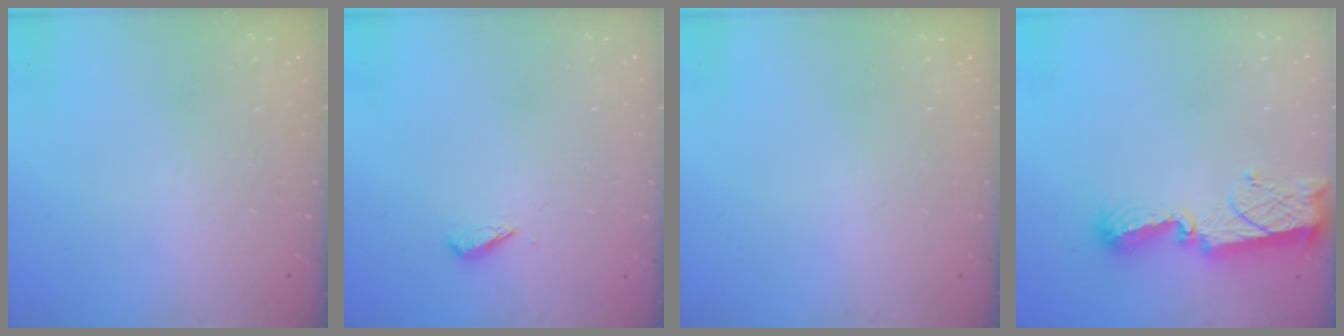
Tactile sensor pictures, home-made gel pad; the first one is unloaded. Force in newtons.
{"total": 2.7, "press": 2.7, "slide": 0.6}
{"total": 0.0}
{"total": 9.8, "press": 9.8, "slide": 0.5}